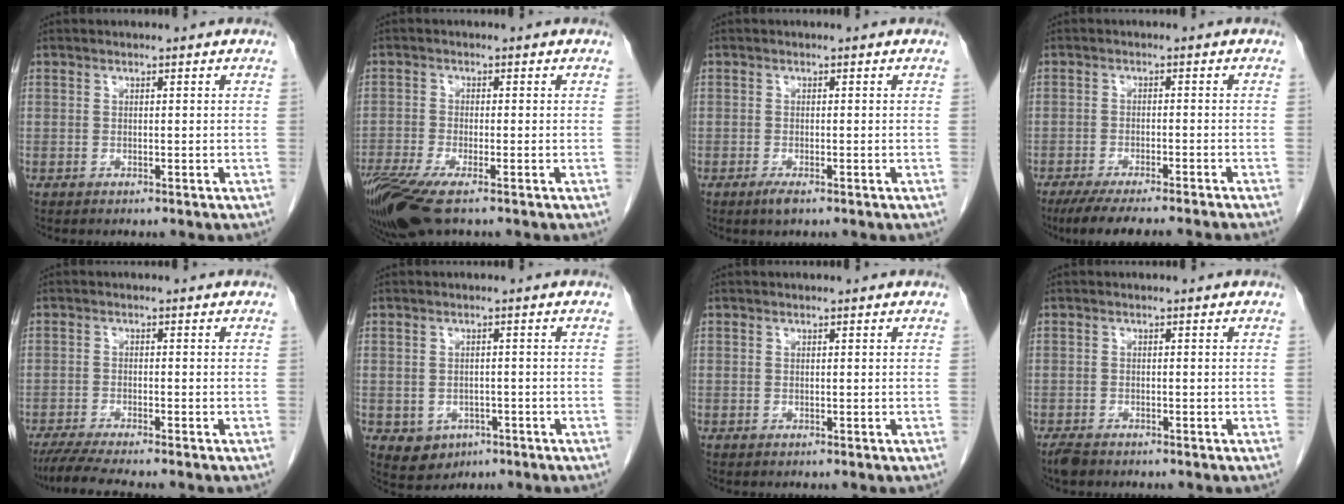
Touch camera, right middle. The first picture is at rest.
{"total": 8.5, "force": [-5.7, 1.7, 6.1], "torque": [-0.118, -0.019, -0.106]}
{"total": 1.5, "force": [-0.9, 0.3, 1.1], "torque": [-0.024, -0.004, -0.016]}
{"total": 10.8, "force": [-9.3, 0.0, 5.4], "torque": [-0.060, -0.021, -0.138]}
{"total": 6.7, "force": [-5.7, -0.3, 3.5], "torque": [-0.057, -0.021, -0.096]}
{"total": 4.3, "force": [-1.8, 3.6, 1.5], "torque": [-0.023, 0.001, -0.016]}
{"total": 0.0}
{"total": 2.2, "force": [-1.8, 0.7, 1.0], "torque": [-0.024, -0.005, -0.029]}